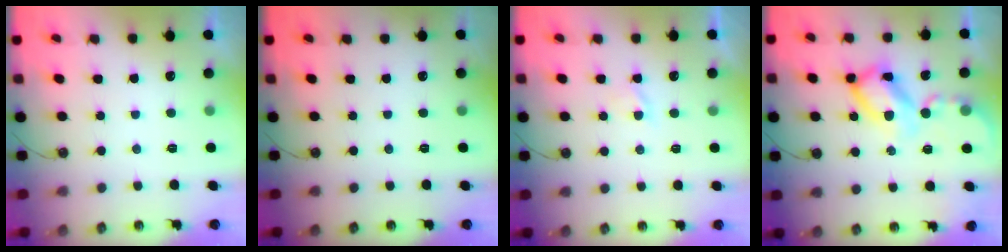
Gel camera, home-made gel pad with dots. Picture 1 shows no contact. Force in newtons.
{"total": 0.0}
{"total": 0.9, "press": 0.9, "slide": 0.1}
{"total": 14.5, "press": 14.5, "slide": 1.3}